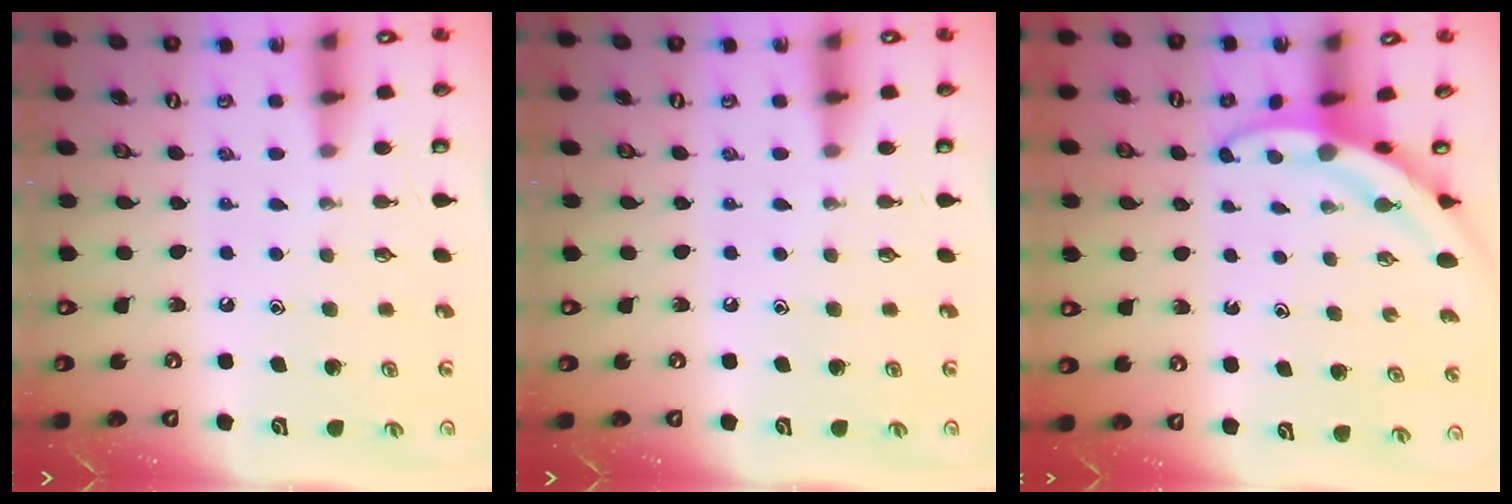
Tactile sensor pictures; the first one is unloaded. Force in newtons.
{"total": 0.0}
{"total": 3.3, "press": 3.3, "slide": 0.2}